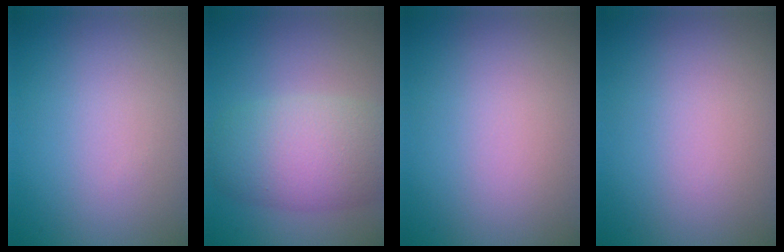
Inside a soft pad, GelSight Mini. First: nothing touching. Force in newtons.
{"total": 6.8, "press": 6.8, "slide": 0.5}
{"total": 0.0}
{"total": 0.0}